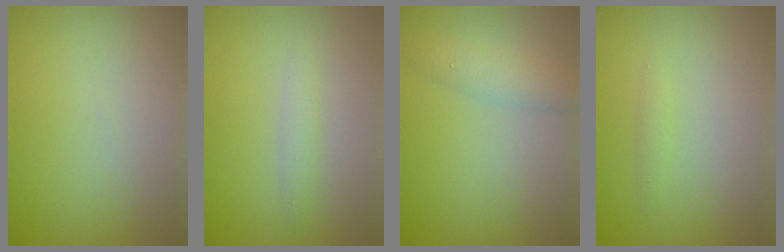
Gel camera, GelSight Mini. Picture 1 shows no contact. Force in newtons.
{"total": 1.2, "press": 1.2, "slide": 0.0}
{"total": 2.5, "press": 2.5, "slide": 0.0}
{"total": 0.7, "press": 0.7, "slide": 0.0}